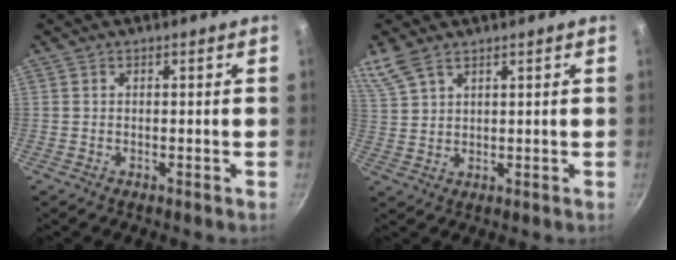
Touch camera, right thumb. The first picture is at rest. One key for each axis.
{"total": 5.8, "fx": 4.4, "fy": 2.4, "fz": 2.9, "tx": -0.061, "ty": -0.008, "tz": 0.097}